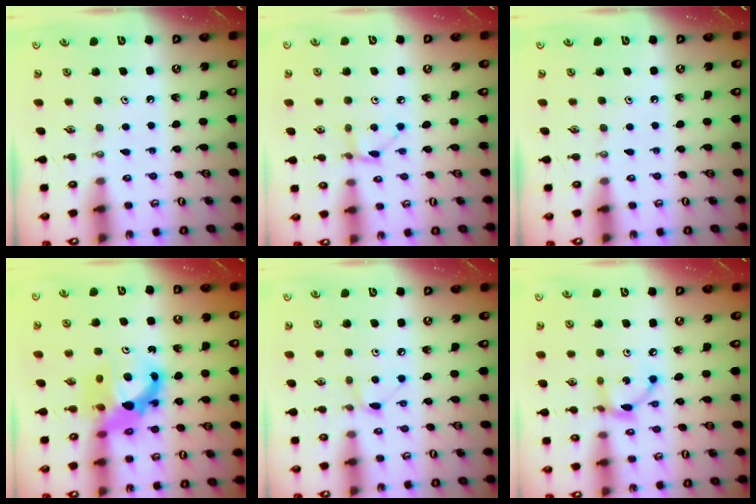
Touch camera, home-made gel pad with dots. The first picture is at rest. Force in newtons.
{"total": 2.8, "press": 2.8, "slide": 0.1}
{"total": 0.0}
{"total": 11.1, "press": 11.0, "slide": 0.9}
{"total": 5.6, "press": 5.6, "slide": 0.6}
{"total": 6.7, "press": 6.7, "slide": 0.2}